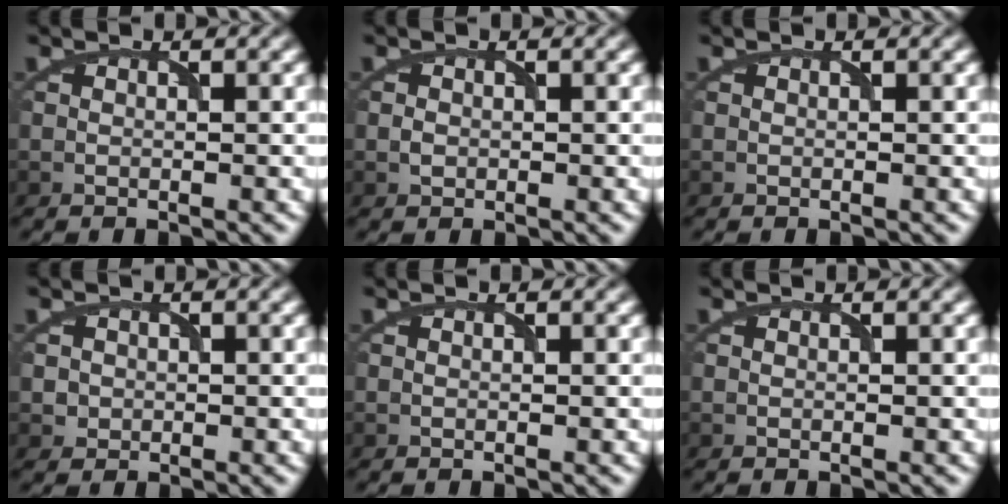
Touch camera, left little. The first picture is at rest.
{"total": 0.8, "force": [-0.2, 0.7, 0.4], "torque": [-0.007, -0.002, -0.004]}
{"total": 0.0}
{"total": 1.2, "force": [-0.1, 1.2, 0.1], "torque": [0.009, -0.004, 0.001]}
{"total": 0.0}
{"total": 0.0}